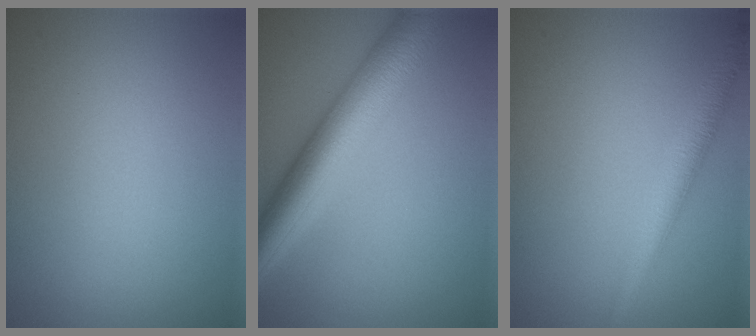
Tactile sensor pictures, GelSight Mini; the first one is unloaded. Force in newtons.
{"total": 7.5, "press": 7.5, "slide": 0.1}
{"total": 2.9, "press": 2.9, "slide": 0.1}